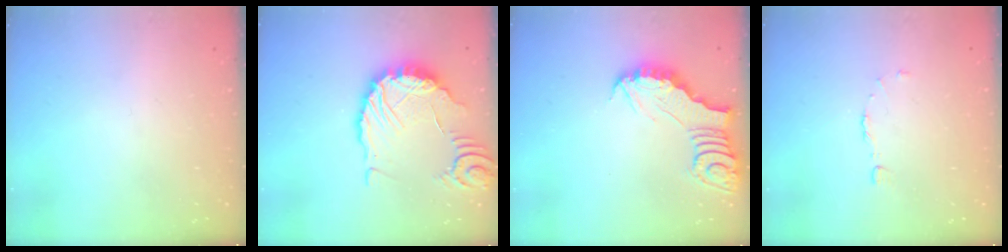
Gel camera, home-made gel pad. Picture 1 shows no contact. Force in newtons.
{"total": 8.2, "press": 8.2, "slide": 1.1}
{"total": 3.4, "press": 3.3, "slide": 0.5}
{"total": 2.9, "press": 2.9, "slide": 0.2}